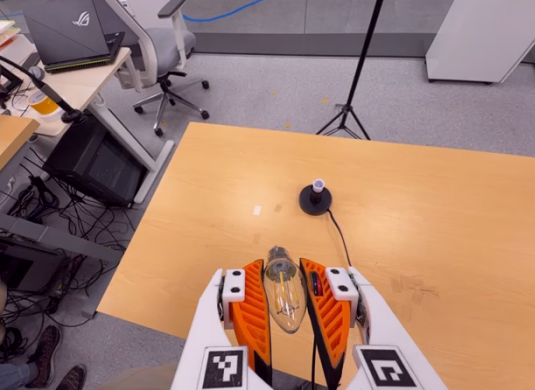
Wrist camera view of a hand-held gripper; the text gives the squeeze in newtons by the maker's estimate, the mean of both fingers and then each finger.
{"total": 20.3, "left": 21.7, "right": 18.9}